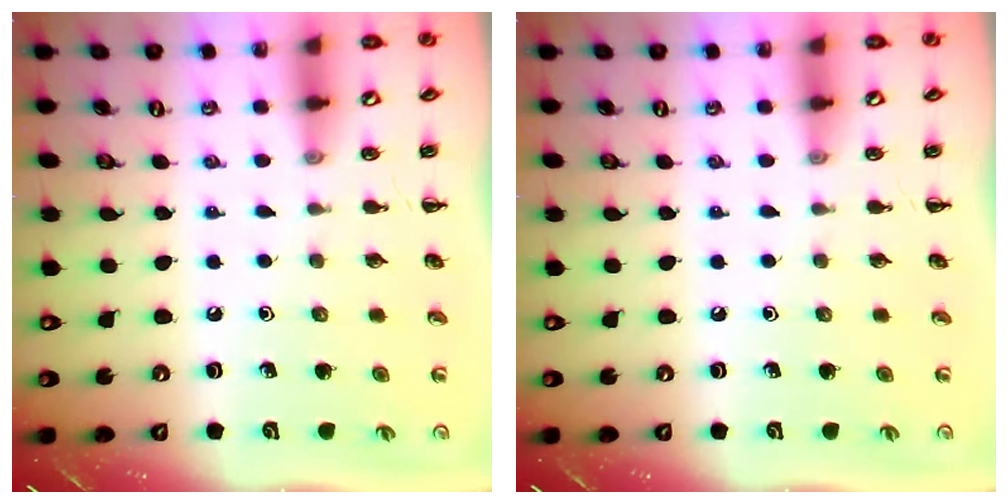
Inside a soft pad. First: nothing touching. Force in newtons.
{"total": 0.0}